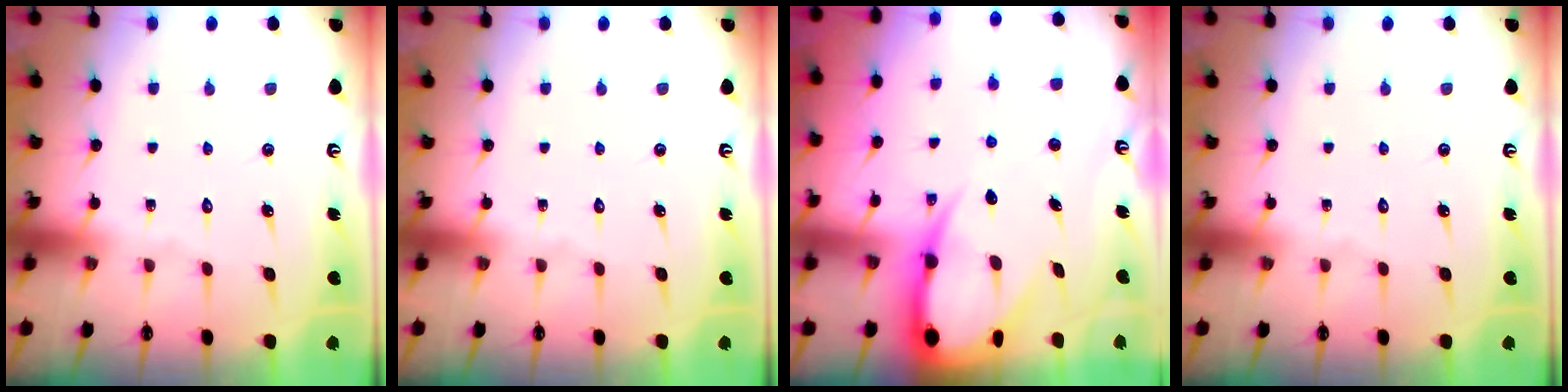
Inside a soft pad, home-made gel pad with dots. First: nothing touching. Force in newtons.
{"total": 0.0}
{"total": 11.1, "press": 11.0, "slide": 1.2}
{"total": 0.0}